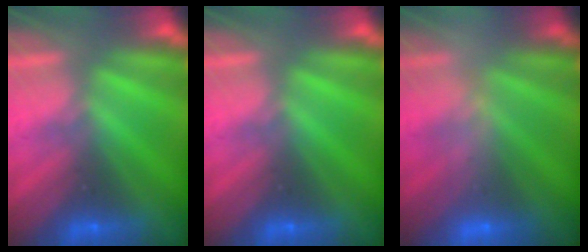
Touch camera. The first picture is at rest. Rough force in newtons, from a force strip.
{"total": 0.0}
{"total": 2.4}